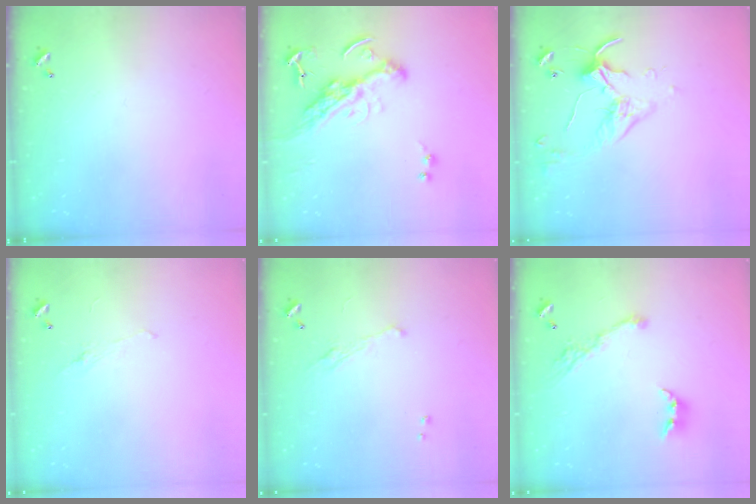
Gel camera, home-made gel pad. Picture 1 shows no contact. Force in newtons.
{"total": 12.7, "press": 12.6, "slide": 1.7}
{"total": 3.9, "press": 3.9, "slide": 0.1}
{"total": 2.2, "press": 2.1, "slide": 0.8}
{"total": 2.3, "press": 2.1, "slide": 0.8}
{"total": 10.1, "press": 10.0, "slide": 1.4}